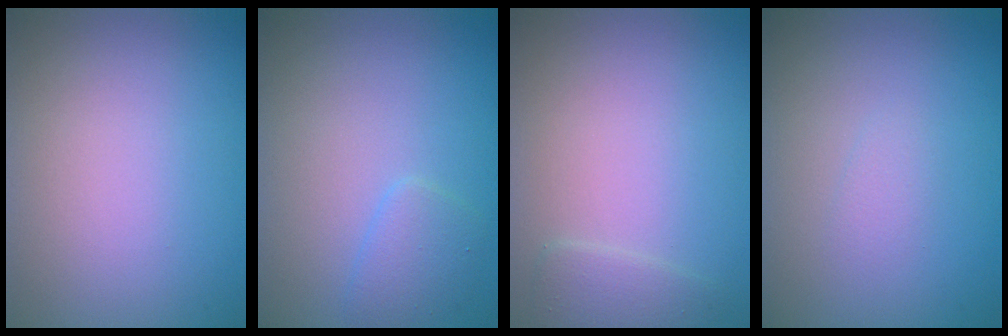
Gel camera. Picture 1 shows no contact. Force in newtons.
{"total": 1.7, "press": 1.7, "slide": 0.0}
{"total": 1.5, "press": 1.4, "slide": 0.1}
{"total": 0.8, "press": 0.8, "slide": 0.1}